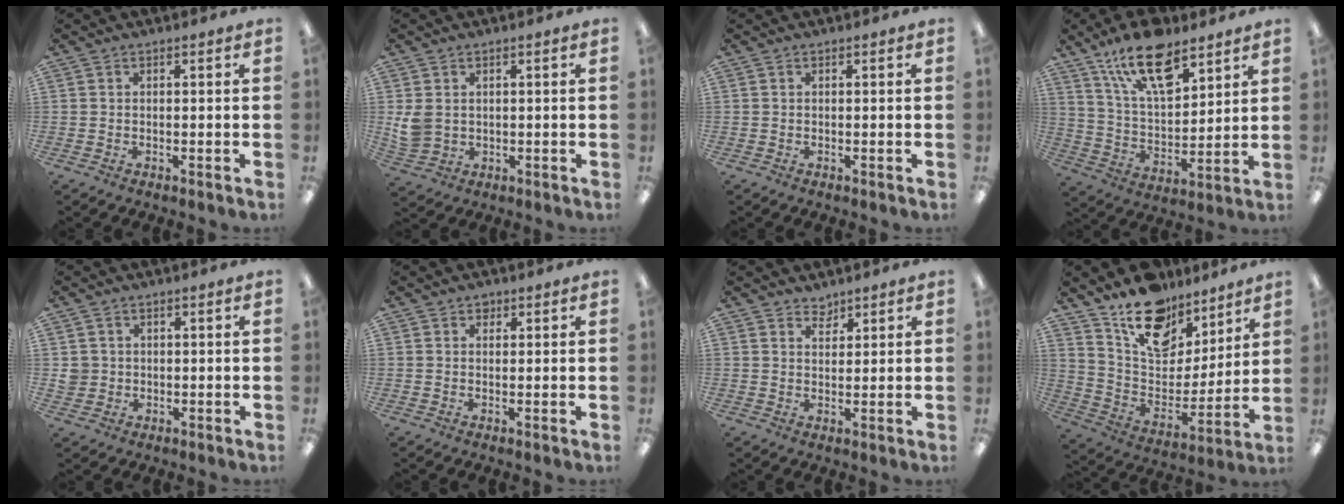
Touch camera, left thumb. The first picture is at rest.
{"total": 4.9, "force": [1.4, 4.0, 2.5], "torque": [-0.048, 0.002, 0.030]}
{"total": 0.0}
{"total": 17.8, "force": [11.5, 7.7, 11.1], "torque": [-0.196, -0.048, 0.201]}
{"total": 3.0, "force": [0.5, 2.9, 0.4], "torque": [-0.014, 0.006, 0.008]}
{"total": 1.4, "force": [0.9, 0.9, 0.4], "torque": [-0.001, -0.001, 0.015]}
{"total": 2.7, "force": [2.5, 1.1, 0.1], "torque": [0.003, -0.016, 0.047]}
{"total": 17.4, "force": [12.6, 9.9, 6.7], "torque": [-0.108, -0.086, 0.230]}